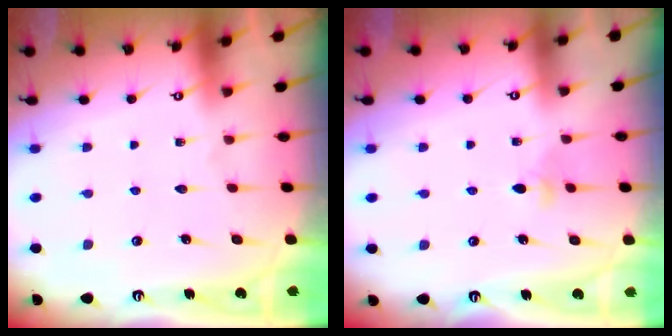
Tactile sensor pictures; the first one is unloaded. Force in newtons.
{"total": 3.1, "press": 3.0, "slide": 0.7}